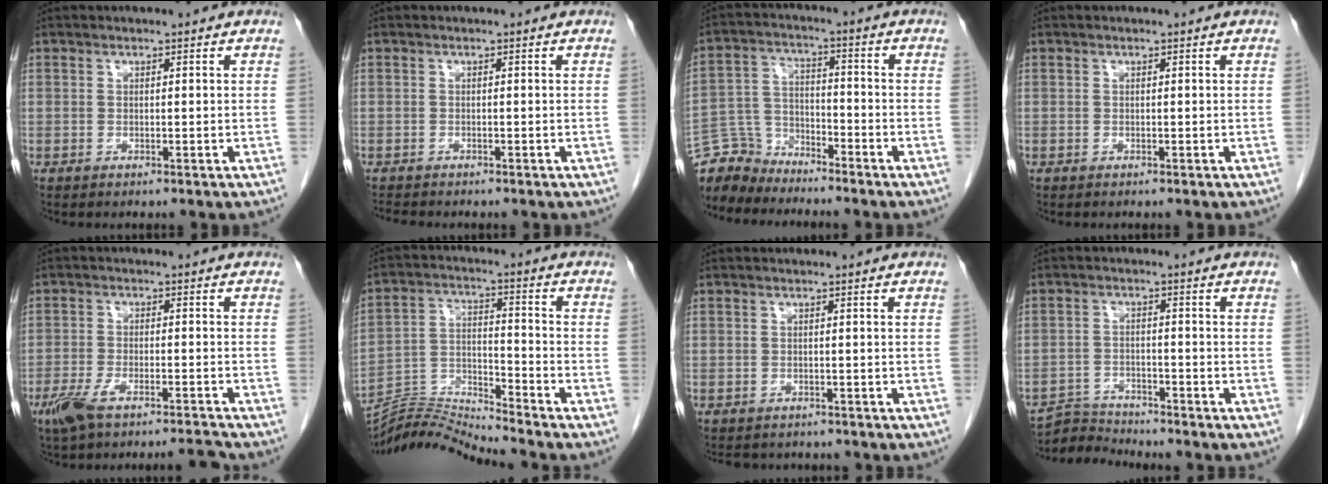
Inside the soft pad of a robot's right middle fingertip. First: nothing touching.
{"total": 2.3, "force": [-2.1, 0.6, 0.8], "torque": [-0.016, -0.006, -0.030]}
{"total": 7.7, "force": [-7.3, 2.3, -0.3], "torque": [-0.002, 0.010, -0.144]}
{"total": 0.0}
{"total": 7.0, "force": [-5.9, 0.5, 3.8], "torque": [-0.072, -0.006, -0.104]}
{"total": 10.4, "force": [-10.1, -2.5, -0.2], "torque": [0.001, 0.033, -0.188]}
{"total": 4.0, "force": [-3.7, 1.7, 0.4], "torque": [-0.003, 0.002, -0.046]}
{"total": 4.7, "force": [-4.6, 0.0, -0.9], "torque": [0.013, -0.006, -0.083]}